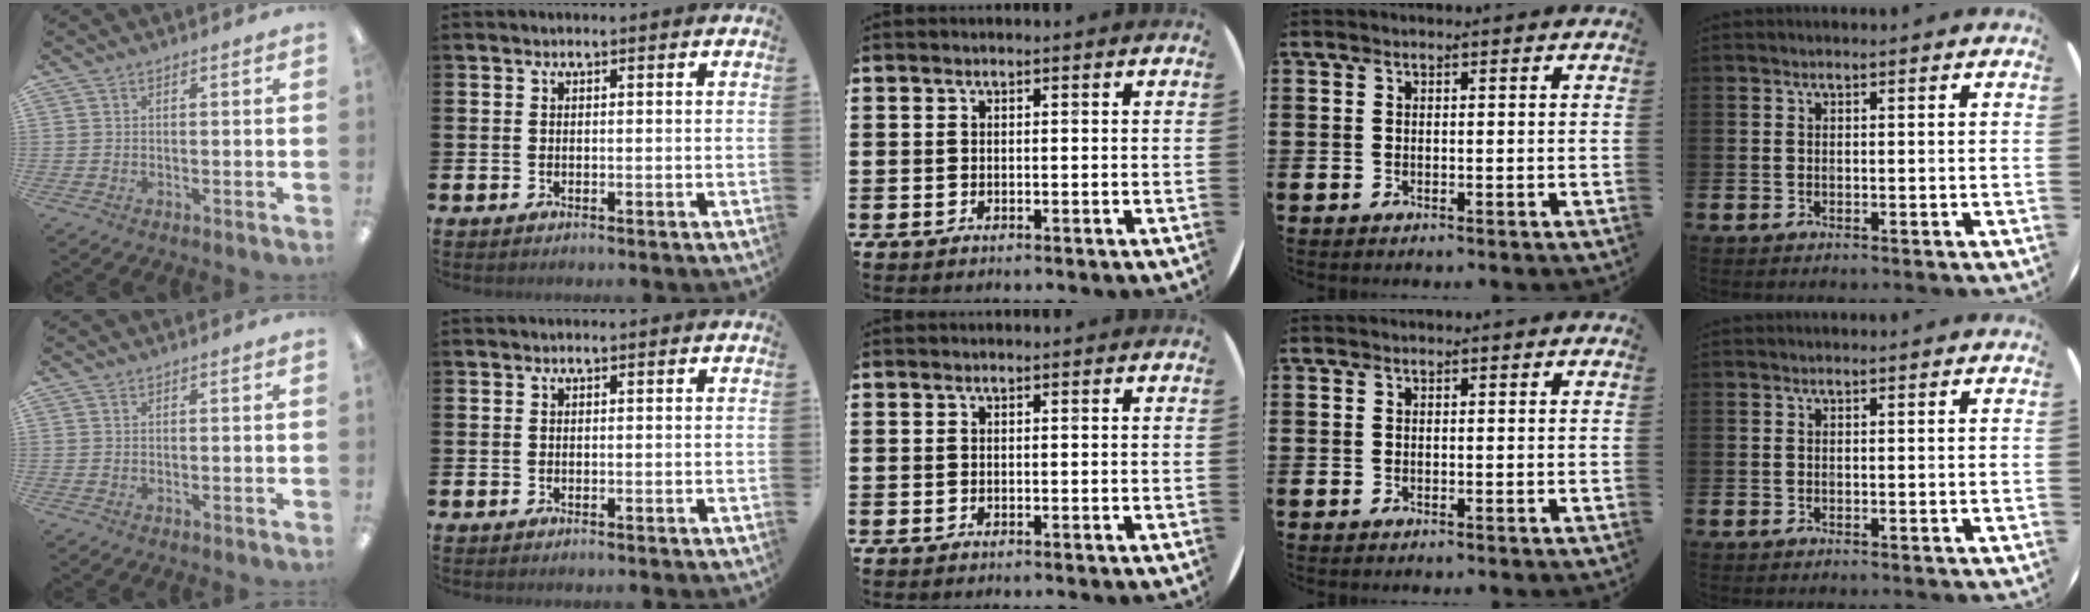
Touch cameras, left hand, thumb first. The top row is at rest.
{}